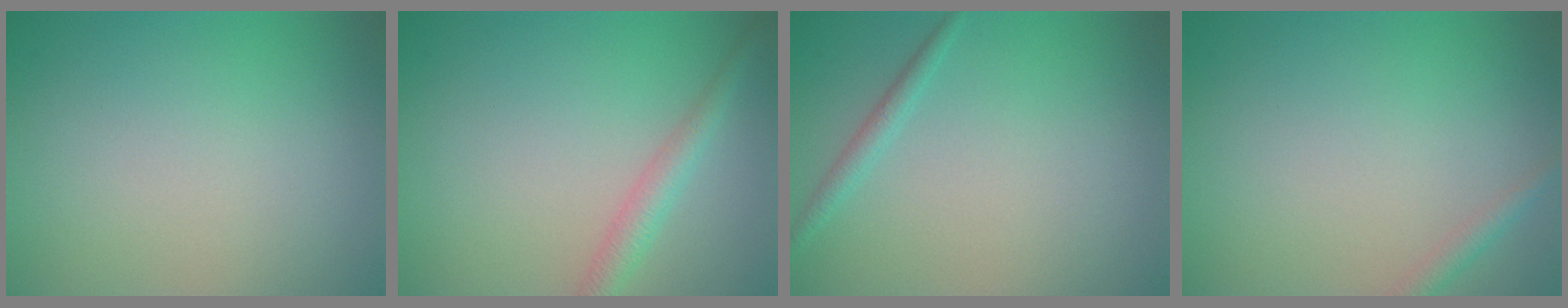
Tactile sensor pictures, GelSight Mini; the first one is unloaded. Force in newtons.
{"total": 2.2, "press": 2.2, "slide": 0.1}
{"total": 1.3, "press": 1.3, "slide": 0.0}
{"total": 1.3, "press": 1.3, "slide": 0.0}